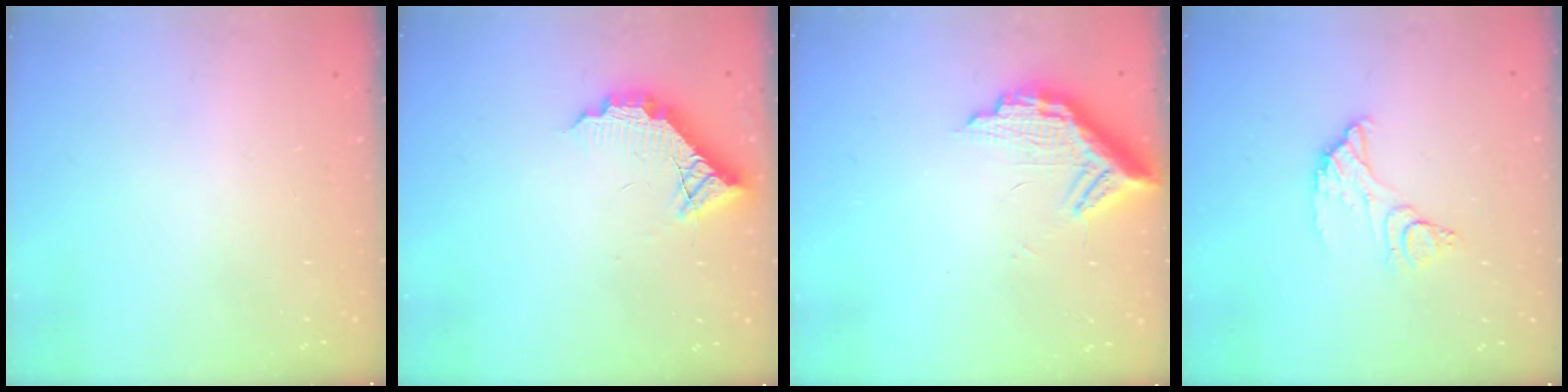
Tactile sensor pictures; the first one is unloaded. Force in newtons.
{"total": 12.0, "press": 12.0, "slide": 0.7}
{"total": 11.1, "press": 11.1, "slide": 0.8}
{"total": 10.1, "press": 10.0, "slide": 0.9}